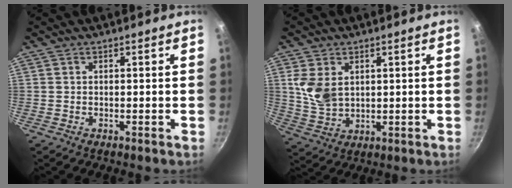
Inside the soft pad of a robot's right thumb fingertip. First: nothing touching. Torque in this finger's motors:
{"motor_torque": [0.34, 2.04, 0.68, -0.50, 0.20]}